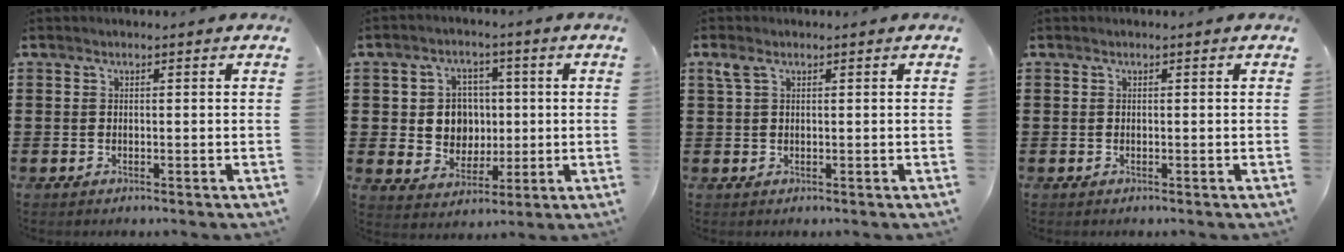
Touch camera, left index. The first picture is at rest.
{"total": 6.5, "force": [0.7, 6.1, 2.3], "torque": [-0.056, 0.013, 0.010]}
{"total": 2.3, "force": [0.9, 1.1, 1.8], "torque": [-0.040, 0.008, 0.016]}
{"total": 0.0}